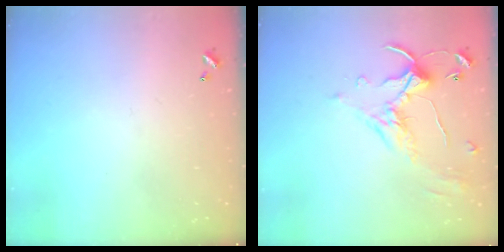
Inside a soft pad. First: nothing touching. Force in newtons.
{"total": 1.1, "press": 0.5, "slide": 1.0}